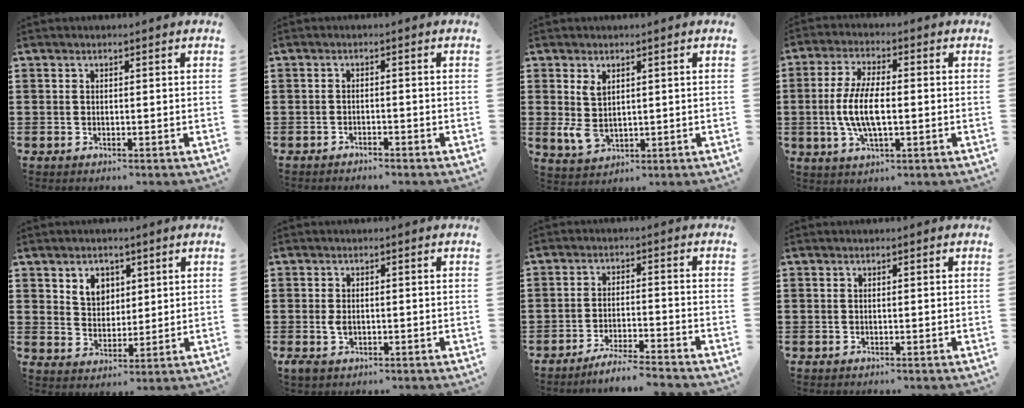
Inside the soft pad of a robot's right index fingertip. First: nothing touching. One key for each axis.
{"total": 1.2, "fx": -1.2, "fy": 0.1, "fz": 0.1, "tx": -0.006, "ty": 0.001, "tz": -0.025}
{"total": 3.8, "fx": 0.7, "fy": 2.3, "fz": 2.9, "tx": -0.066, "ty": -0.001, "tz": 0.012}
{"total": 8.3, "fx": -1.1, "fy": 3.1, "fz": 7.7, "tx": -0.175, "ty": -0.010, "tz": -0.029}
{"total": 4.6, "fx": 2.6, "fy": 3.6, "fz": 1.4, "tx": -0.042, "ty": 0.013, "tz": 0.047}
{"total": 1.9, "fx": -0.4, "fy": 1.1, "fz": 1.5, "tx": -0.039, "ty": -0.004, "tz": -0.008}
{"total": 4.3, "fx": -4.1, "fy": -0.4, "fz": 1.0, "tx": -0.026, "ty": -0.007, "tz": -0.084}
{"total": 0.0}